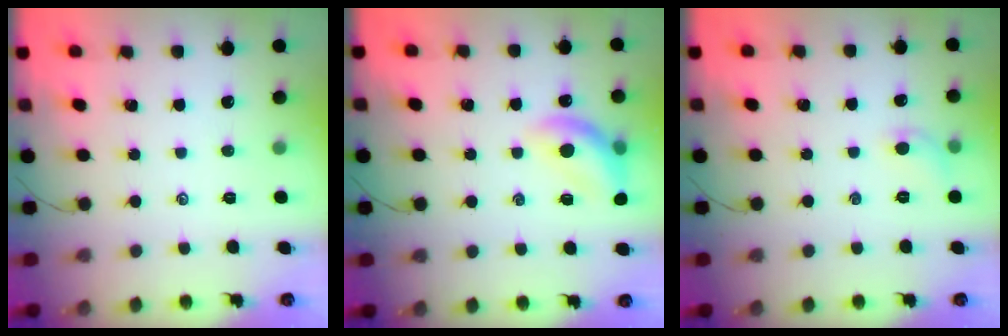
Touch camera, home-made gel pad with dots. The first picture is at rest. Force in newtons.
{"total": 14.0, "press": 13.8, "slide": 2.7}
{"total": 5.9, "press": 5.7, "slide": 1.5}